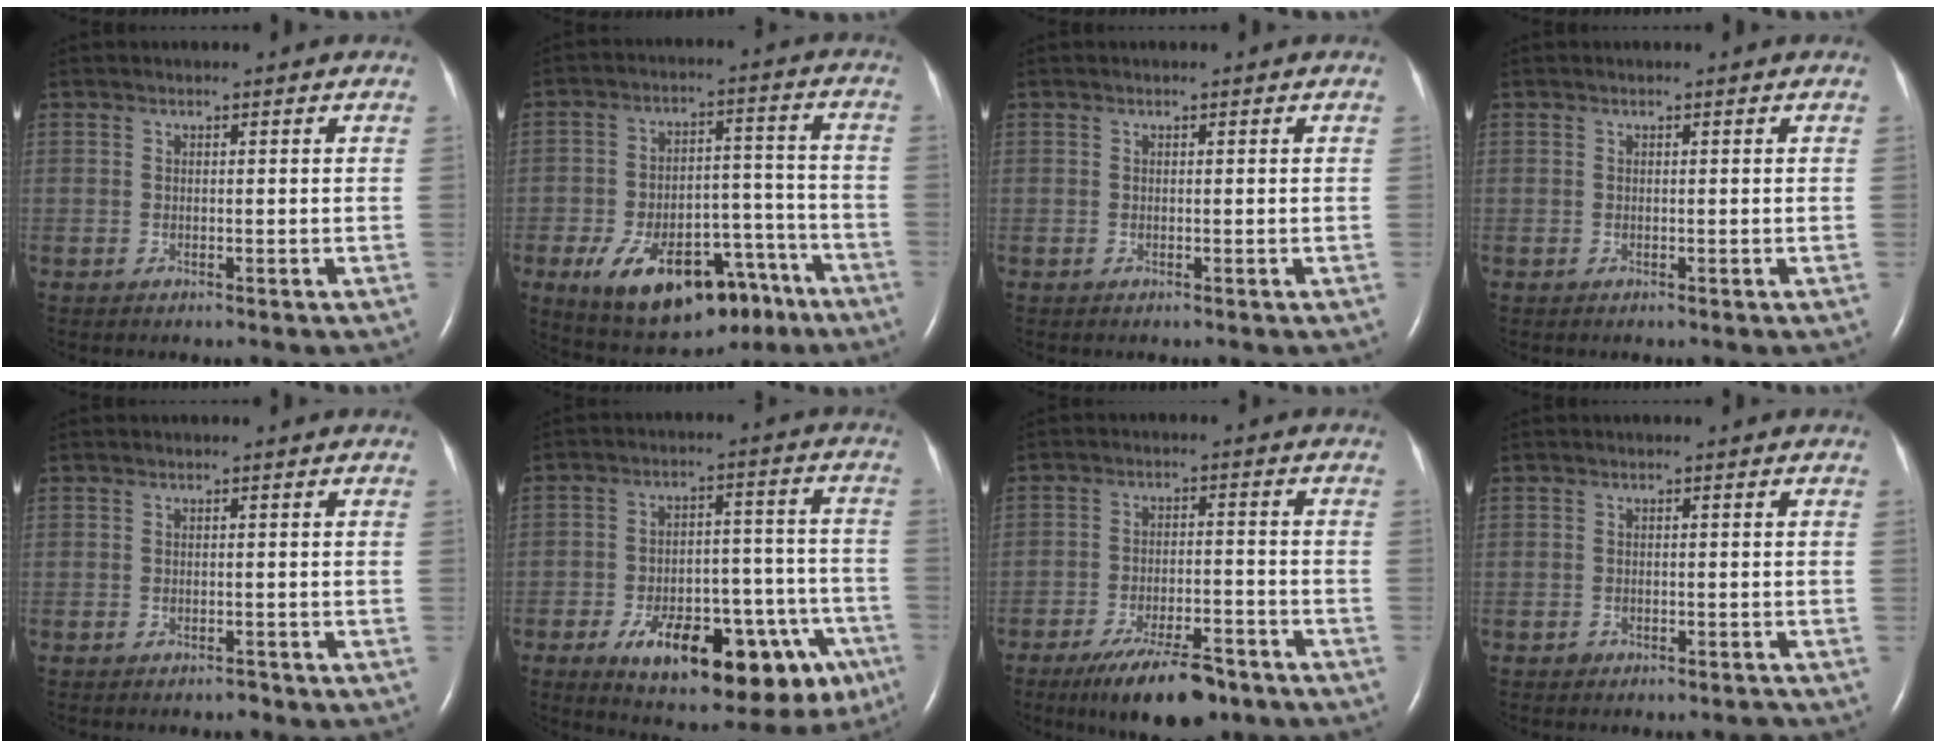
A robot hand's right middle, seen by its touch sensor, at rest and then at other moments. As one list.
[{"total": 18.1, "force": [-10.8, 8.6, 11.7], "torque": [-0.167, 0.021, -0.157]}, {"total": 0.0}, {"total": 0.0}, {"total": 0.7, "force": [-0.6, 0.2, 0.2], "torque": [-0.003, -0.001, -0.009]}, {"total": 21.8, "force": [-11.8, 8.4, 16.3], "torque": [-0.157, 0.029, -0.158]}, {"total": 11.1, "force": [-8.1, 3.2, 6.9], "torque": [-0.116, -0.013, -0.132]}, {"total": 1.2, "force": [-1.0, 0.6, 0.0], "torque": [0.005, 0.003, -0.017]}]